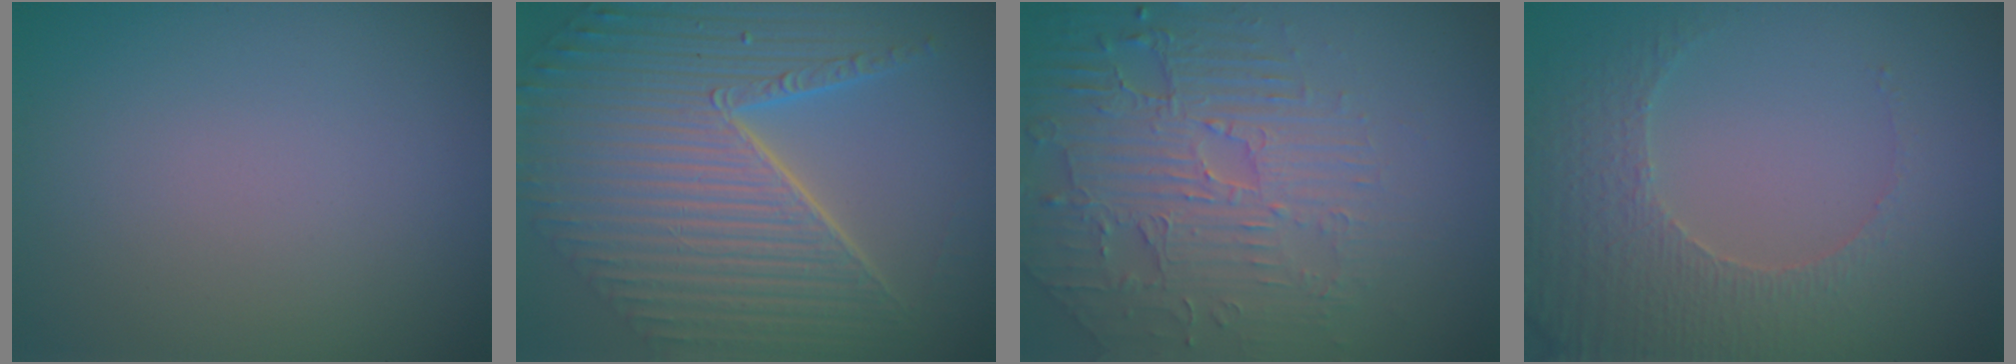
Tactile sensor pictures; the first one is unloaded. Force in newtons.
{"total": 10.9, "press": 7.2, "slide": 8.1}
{"total": 4.3, "press": 4.1, "slide": 1.4}
{"total": 3.8, "press": 3.3, "slide": 1.9}